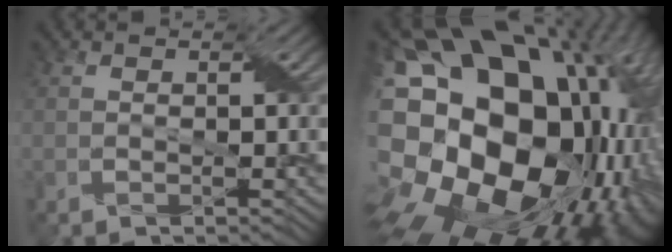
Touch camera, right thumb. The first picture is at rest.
{"total": 24.2, "force": [2.0, 18.2, 15.9], "torque": [-0.307, -0.042, 0.017]}